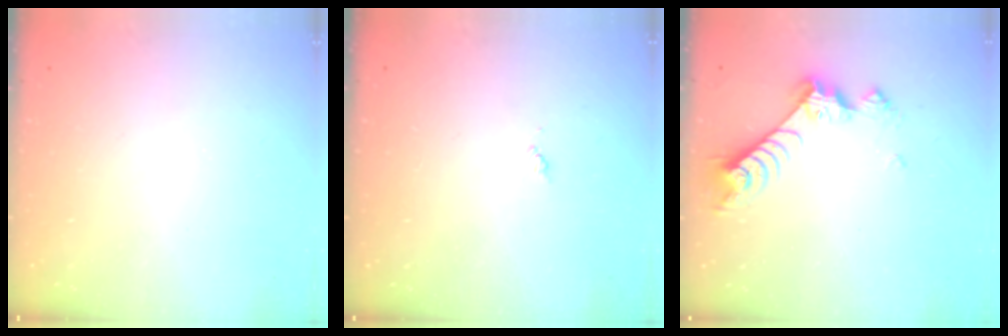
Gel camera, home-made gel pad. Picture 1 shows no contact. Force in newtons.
{"total": 3.4, "press": 3.4, "slide": 0.5}
{"total": 8.4, "press": 8.3, "slide": 0.8}